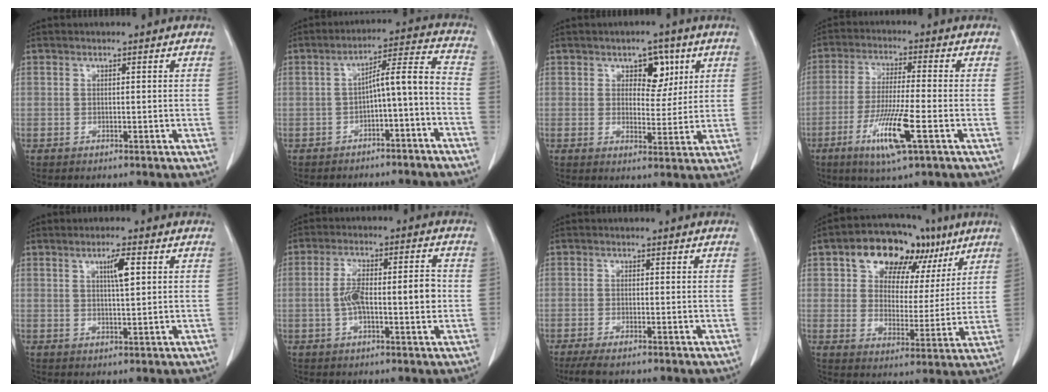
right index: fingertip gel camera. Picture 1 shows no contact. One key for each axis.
{"total": 7.6, "fx": -3.2, "fy": 0.9, "fz": 6.9, "tx": -0.097, "ty": 0.037, "tz": -0.045}
{"total": 5.3, "fx": 2.4, "fy": 3.2, "fz": 3.5, "tx": -0.039, "ty": 0.007, "tz": 0.035}
{"total": 10.0, "fx": -4.2, "fy": 0.2, "fz": 9.1, "tx": -0.179, "ty": -0.021, "tz": -0.076}
{"total": 3.7, "fx": 1.3, "fy": 0.3, "fz": 3.4, "tx": -0.056, "ty": 0.000, "tz": 0.020}
{"total": 8.6, "fx": -0.7, "fy": 2.3, "fz": 8.3, "tx": -0.153, "ty": 0.020, "tz": -0.010}
{"total": 3.7, "fx": -2.9, "fy": 0.7, "fz": 2.2, "tx": -0.039, "ty": -0.007, "tz": -0.046}
{"total": 14.0, "fx": 7.6, "fy": 9.1, "fz": 7.4, "tx": -0.087, "ty": 0.039, "tz": 0.117}